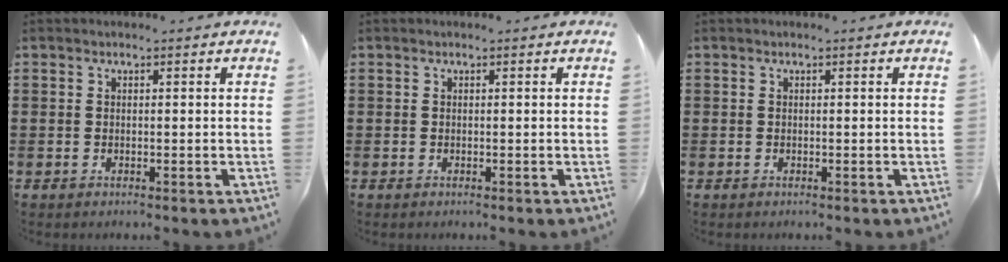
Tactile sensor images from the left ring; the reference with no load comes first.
{"total": 0.0}
{"total": 0.0}